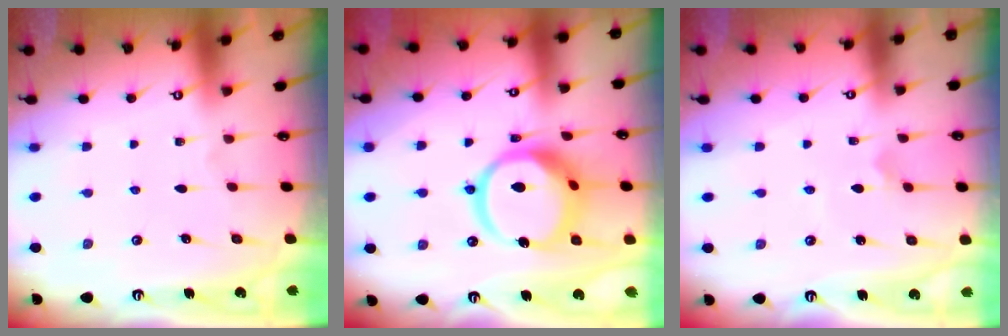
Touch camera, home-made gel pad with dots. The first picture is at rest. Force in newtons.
{"total": 15.4, "press": 15.3, "slide": 1.8}
{"total": 3.6, "press": 3.6, "slide": 0.2}